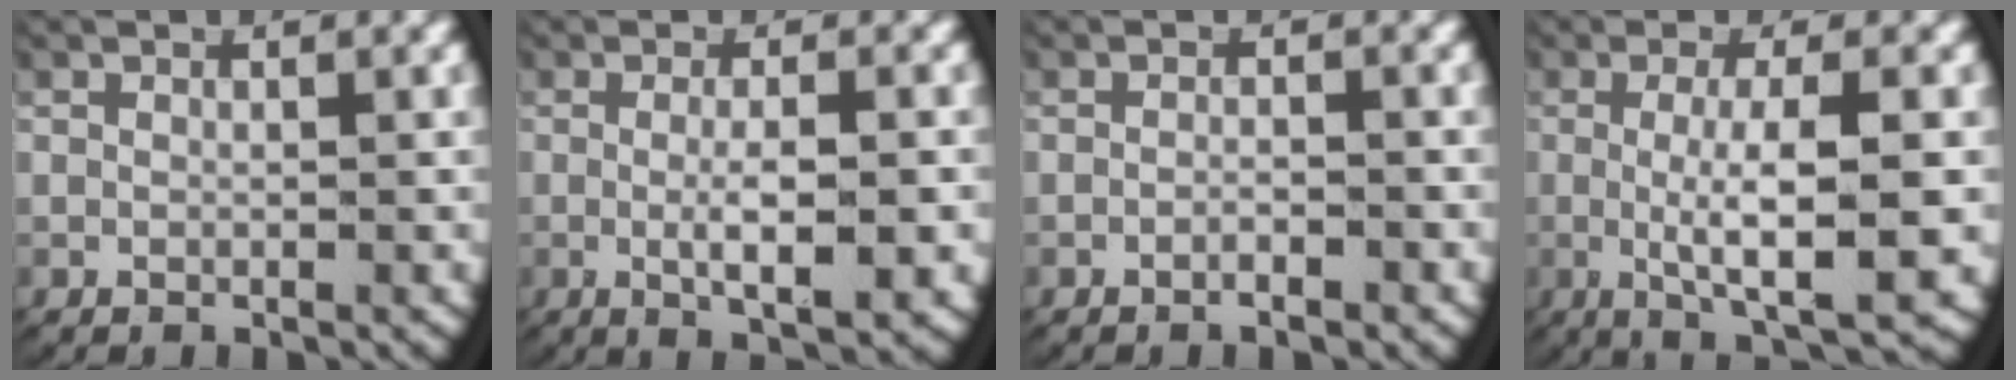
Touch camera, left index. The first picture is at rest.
{"total": 4.5, "force": [-0.9, 1.1, 4.3], "torque": [-0.076, -0.010, -0.010]}
{"total": 1.4, "force": [-1.1, 0.3, 0.8], "torque": [-0.013, -0.001, -0.021]}
{"total": 7.1, "force": [-1.9, 2.0, 6.5], "torque": [-0.119, -0.022, -0.017]}